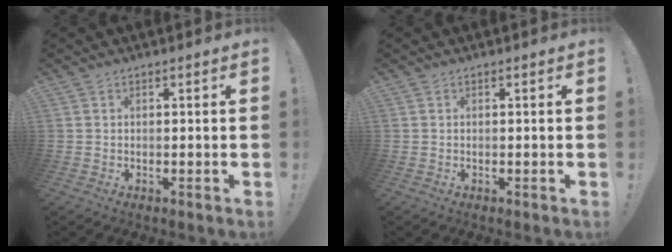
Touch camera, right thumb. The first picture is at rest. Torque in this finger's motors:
{"motor_torque": [-0.34, -0.15, -0.09, 0.23, -0.05]}